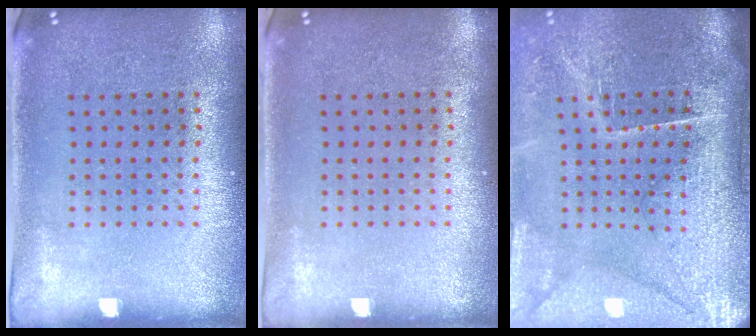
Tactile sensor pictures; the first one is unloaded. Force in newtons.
{"total": 0.0}
{"total": 4.7, "press": 4.0, "slide": 2.5}